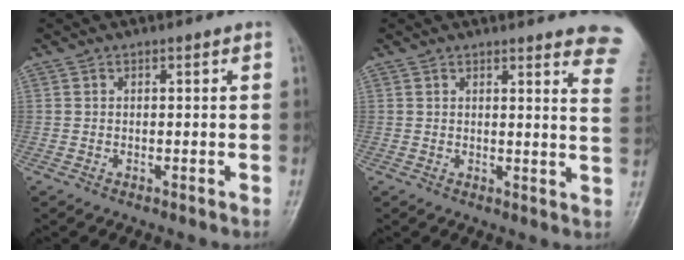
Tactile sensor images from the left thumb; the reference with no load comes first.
{"total": 11.3, "force": [9.9, 1.5, 5.3], "torque": [-0.027, -0.065, 0.086]}